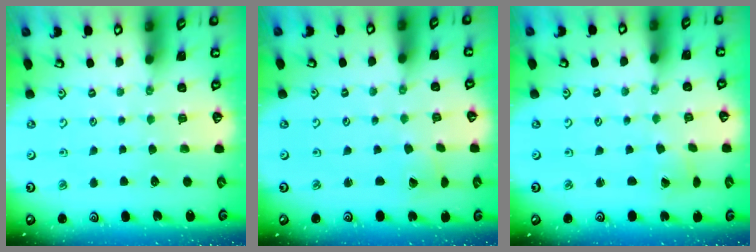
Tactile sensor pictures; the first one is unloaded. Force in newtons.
{"total": 2.2, "press": 2.2, "slide": 0.2}
{"total": 1.1, "press": 1.1, "slide": 0.0}